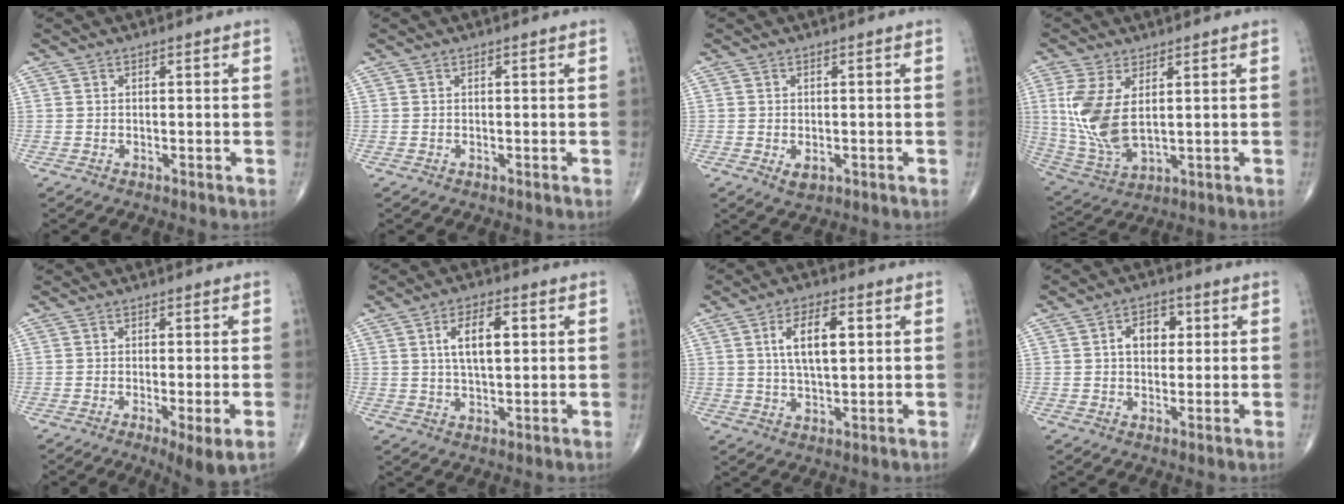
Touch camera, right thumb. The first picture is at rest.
{"total": 0.0}
{"total": 2.2, "force": [-0.6, 1.5, 1.5], "torque": [-0.017, 0.000, -0.003]}
{"total": 11.8, "force": [2.2, 5.9, 10.0], "torque": [-0.217, -0.015, 0.060]}
{"total": 5.7, "force": [-2.3, 0.8, 5.2], "torque": [-0.086, -0.011, -0.037]}
{"total": 7.9, "force": [1.9, 3.6, 6.8], "torque": [-0.105, -0.002, 0.032]}
{"total": 9.0, "force": [2.2, 4.0, 7.8], "torque": [-0.123, -0.004, 0.037]}
{"total": 5.8, "force": [1.2, 4.1, 4.0], "torque": [-0.039, 0.008, 0.012]}